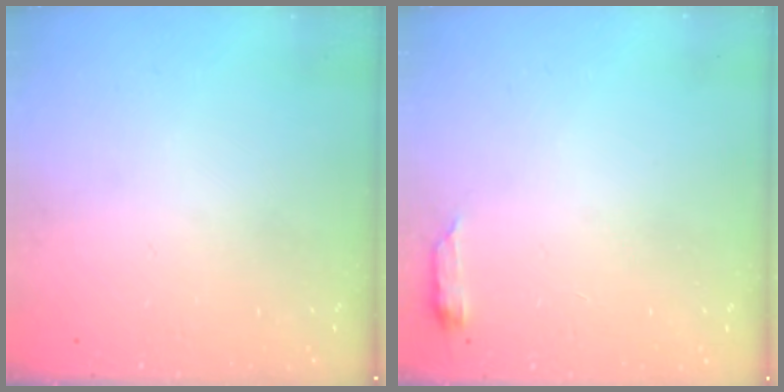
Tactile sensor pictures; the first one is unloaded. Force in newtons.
{"total": 3.4, "press": 3.3, "slide": 0.5}